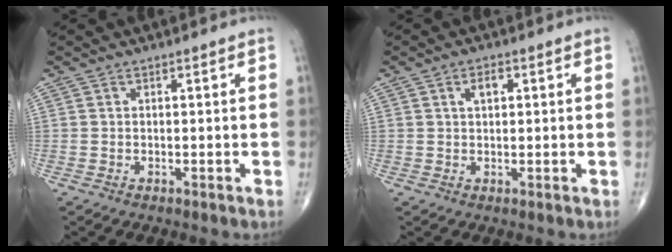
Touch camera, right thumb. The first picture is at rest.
{"total": 2.6, "force": [0.9, 1.5, 2.0], "torque": [-0.027, 0.003, 0.013]}